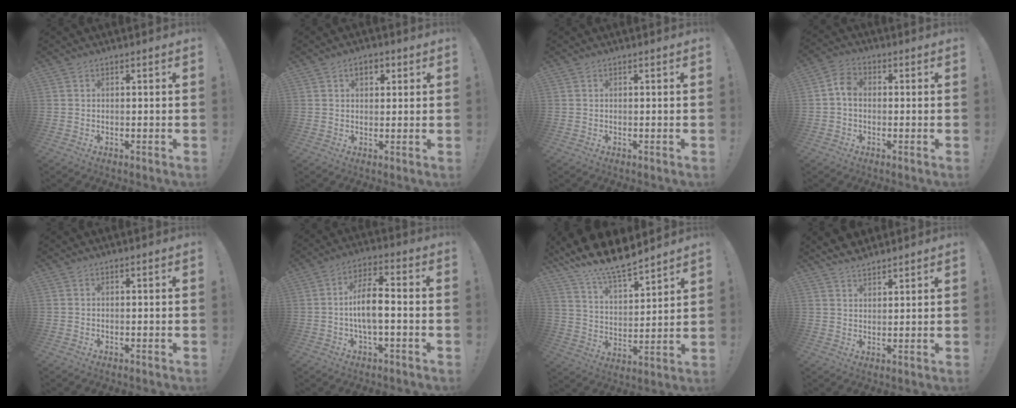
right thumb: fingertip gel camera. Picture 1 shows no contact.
{"total": 3.7, "force": [1.4, 2.5, 2.4], "torque": [-0.030, 0.001, 0.020]}
{"total": 0.0}
{"total": 5.1, "force": [-0.6, 3.6, 3.5], "torque": [-0.065, 0.015, -0.009]}
{"total": 0.0}
{"total": 9.3, "force": [-1.7, 3.4, 8.5], "torque": [-0.153, 0.011, -0.033]}
{"total": 13.7, "force": [12.2, 3.6, 5.2], "torque": [-0.106, -0.097, 0.219]}
{"total": 5.1, "force": [4.7, 1.6, 1.3], "torque": [-0.020, -0.025, 0.087]}